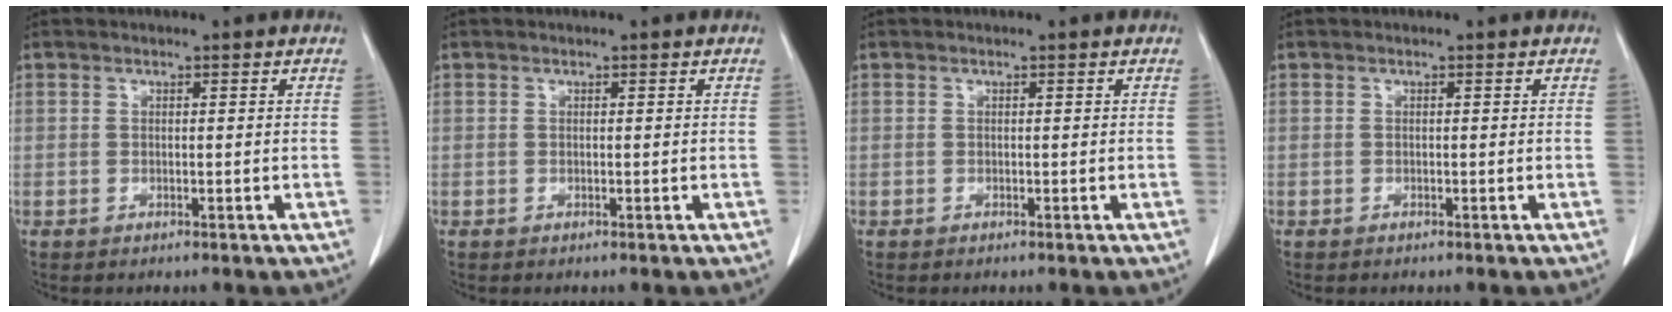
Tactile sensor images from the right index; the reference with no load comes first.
{"total": 0.0}
{"total": 0.0}
{"total": 0.0}